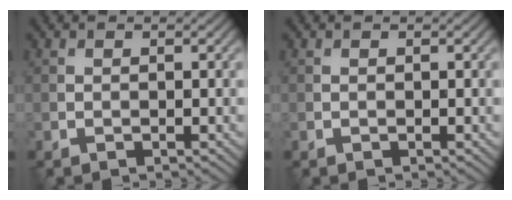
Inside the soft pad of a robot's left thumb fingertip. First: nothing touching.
{"total": 0.0}